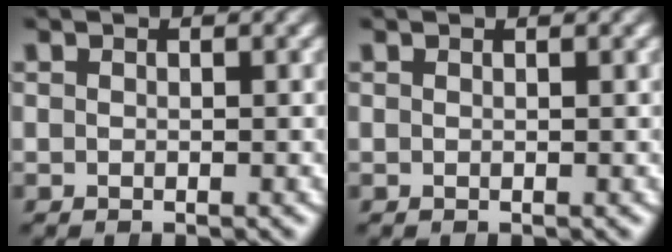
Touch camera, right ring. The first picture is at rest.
{"total": 0.0}